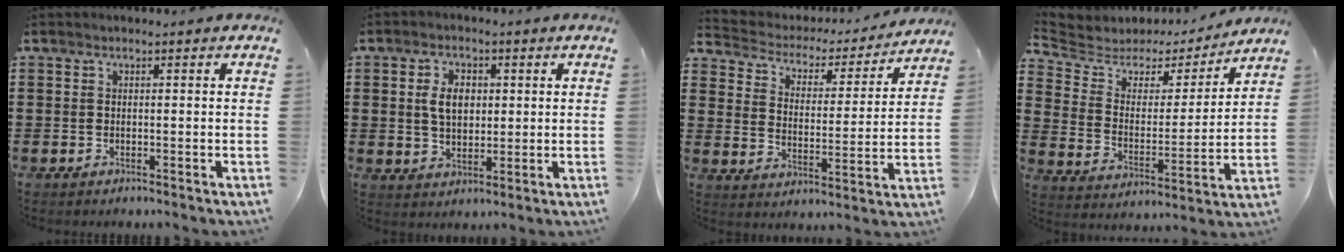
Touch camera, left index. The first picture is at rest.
{"total": 5.1, "force": [1.0, 3.2, 3.8], "torque": [-0.082, 0.008, 0.010]}
{"total": 3.0, "force": [2.7, 1.3, 0.2], "torque": [-0.027, -0.023, 0.036]}
{"total": 4.3, "force": [3.4, 2.5, 0.7], "torque": [-0.047, -0.023, 0.051]}